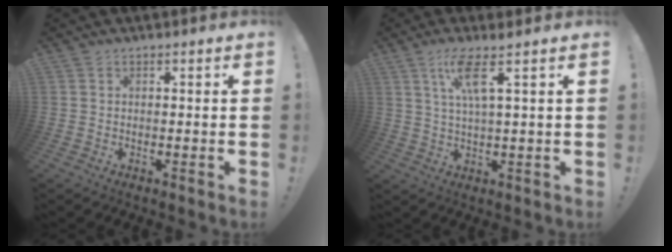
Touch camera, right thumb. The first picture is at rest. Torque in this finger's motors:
{"motor_torque": [0.02, 0.05, 0.34, 0.41, 0.01]}